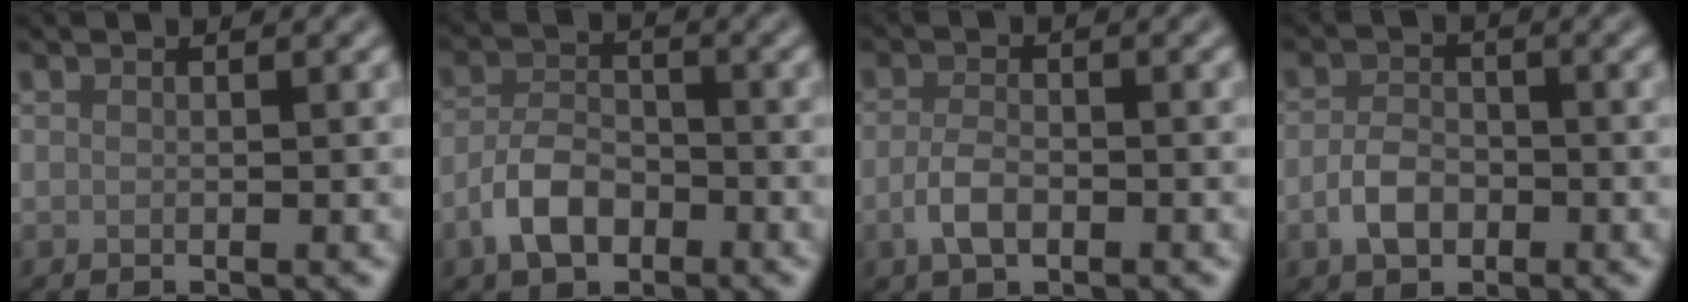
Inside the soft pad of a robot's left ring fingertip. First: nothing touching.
{"total": 4.1, "force": [-2.2, 2.4, 2.5], "torque": [-0.044, 0.004, -0.048]}
{"total": 2.7, "force": [-1.0, 1.4, 2.1], "torque": [-0.044, -0.002, -0.022]}
{"total": 3.1, "force": [-1.2, 2.1, 2.0], "torque": [-0.039, 0.001, -0.027]}